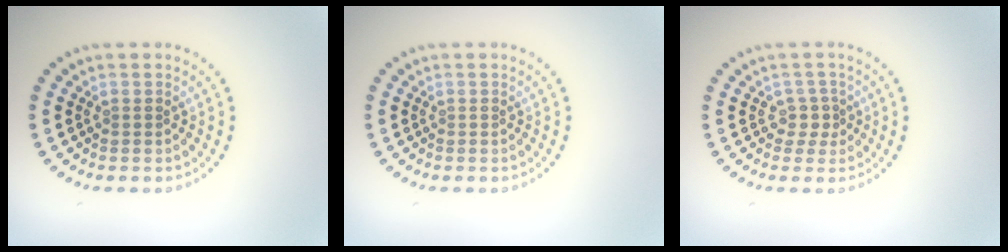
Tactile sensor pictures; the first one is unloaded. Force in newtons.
{"total": 0.0}
{"total": 1.7, "press": 1.2, "slide": 1.2}